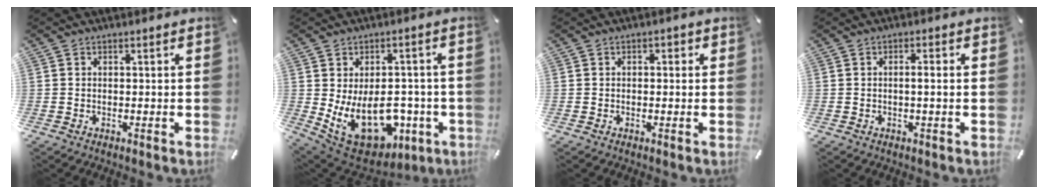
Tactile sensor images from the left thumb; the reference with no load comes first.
{"total": 17.3, "force": [-2.0, 12.6, 11.6], "torque": [-0.178, -0.024, -0.009]}
{"total": 1.0, "force": [-0.1, 0.6, 0.8], "torque": [-0.014, 0.005, -0.004]}
{"total": 2.3, "force": [-0.2, 0.1, 2.3], "torque": [-0.042, -0.001, -0.005]}